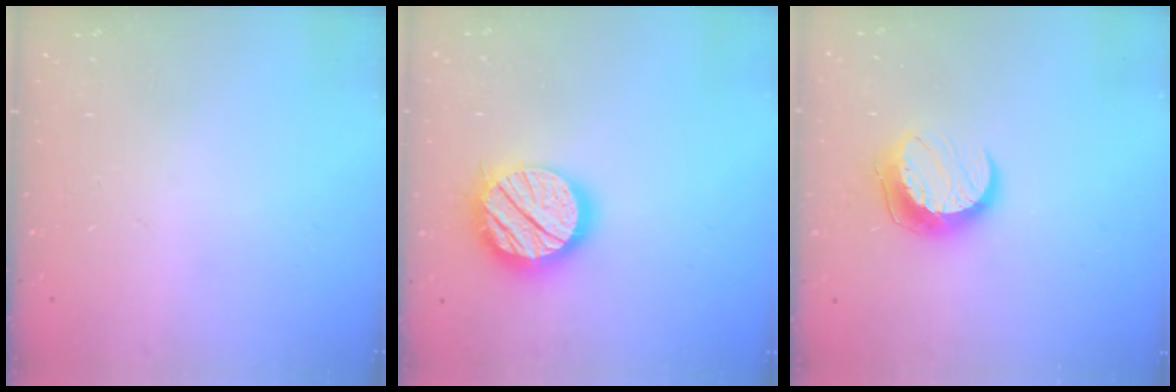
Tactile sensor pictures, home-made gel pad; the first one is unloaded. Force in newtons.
{"total": 17.7, "press": 17.7, "slide": 0.8}
{"total": 10.5, "press": 10.5, "slide": 0.4}